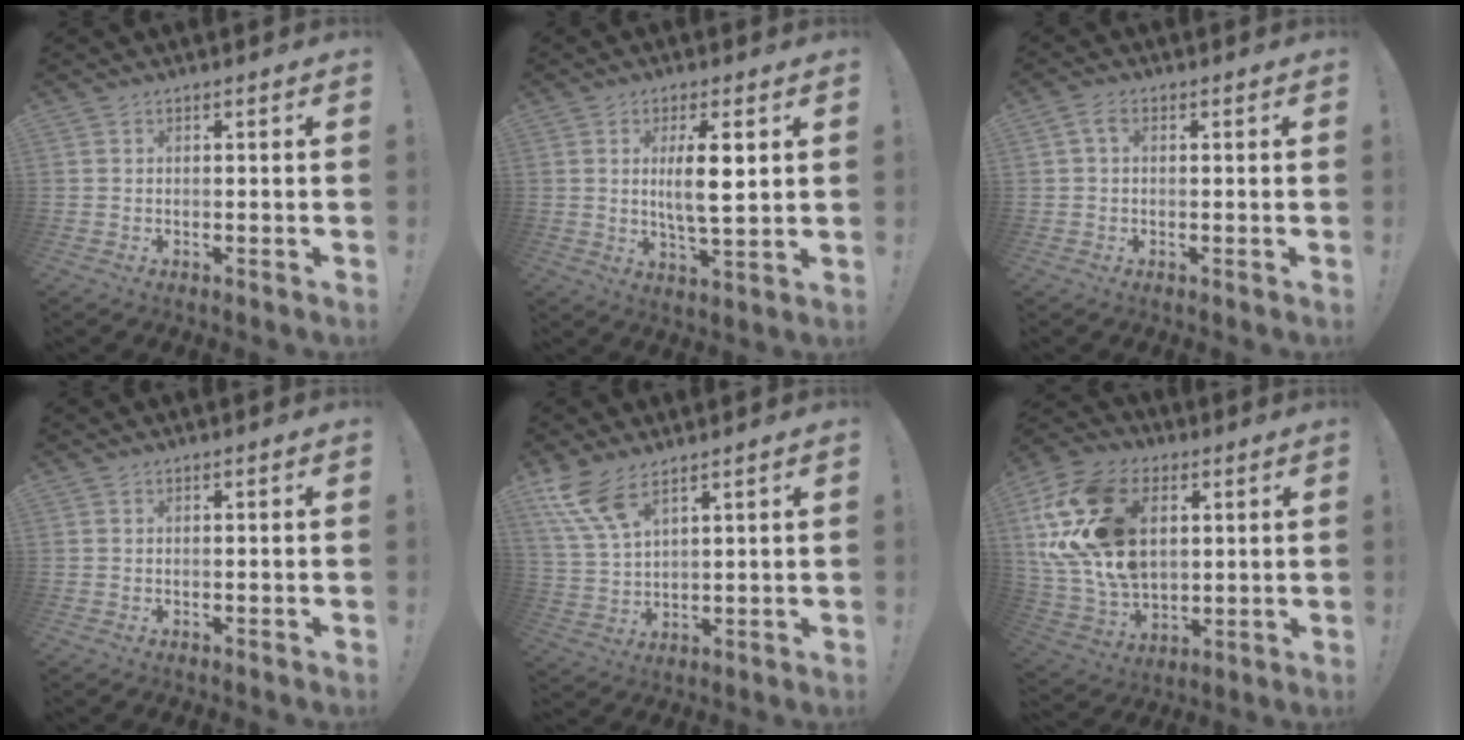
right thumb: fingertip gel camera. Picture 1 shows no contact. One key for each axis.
{"total": 9.2, "fx": 1.9, "fy": 2.3, "fz": 8.7, "tx": -0.162, "ty": -0.008, "tz": 0.024}
{"total": 2.7, "fx": 0.6, "fy": 1.6, "fz": 2.1, "tx": -0.035, "ty": 0.006, "tz": 0.010}
{"total": 0.0}
{"total": 9.5, "fx": 6.7, "fy": 3.2, "fz": 6.0, "tx": -0.132, "ty": -0.026, "tz": 0.129}
{"total": 25.3, "fx": 6.9, "fy": 17.5, "fz": 16.9, "tx": -0.324, "ty": -0.018, "tz": 0.137}